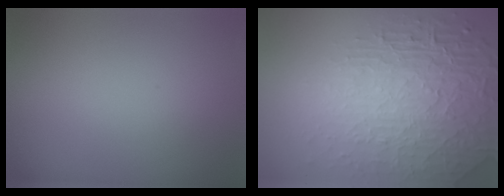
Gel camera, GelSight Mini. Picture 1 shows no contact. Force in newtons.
{"total": 8.2, "press": 5.7, "slide": 5.9}